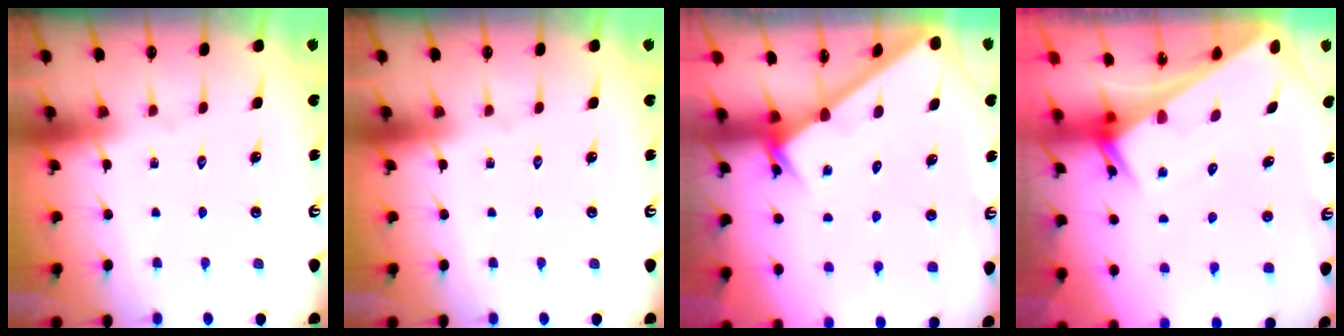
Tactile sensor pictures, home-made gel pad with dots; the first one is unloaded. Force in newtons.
{"total": 0.0}
{"total": 2.2, "press": 2.2, "slide": 0.2}
{"total": 2.7, "press": 2.7, "slide": 0.1}